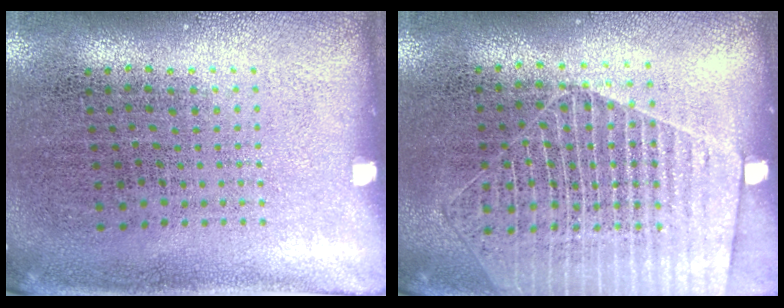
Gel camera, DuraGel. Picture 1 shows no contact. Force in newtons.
{"total": 1.8, "press": 1.6, "slide": 0.7}